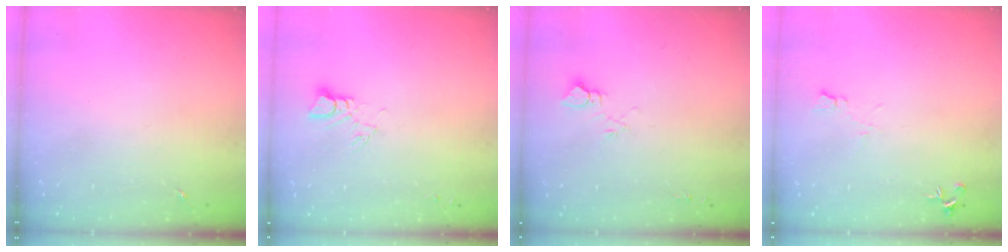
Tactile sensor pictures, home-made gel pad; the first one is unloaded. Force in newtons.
{"total": 3.6, "press": 3.6, "slide": 0.1}
{"total": 3.7, "press": 3.7, "slide": 0.4}
{"total": 5.9, "press": 5.8, "slide": 1.0}